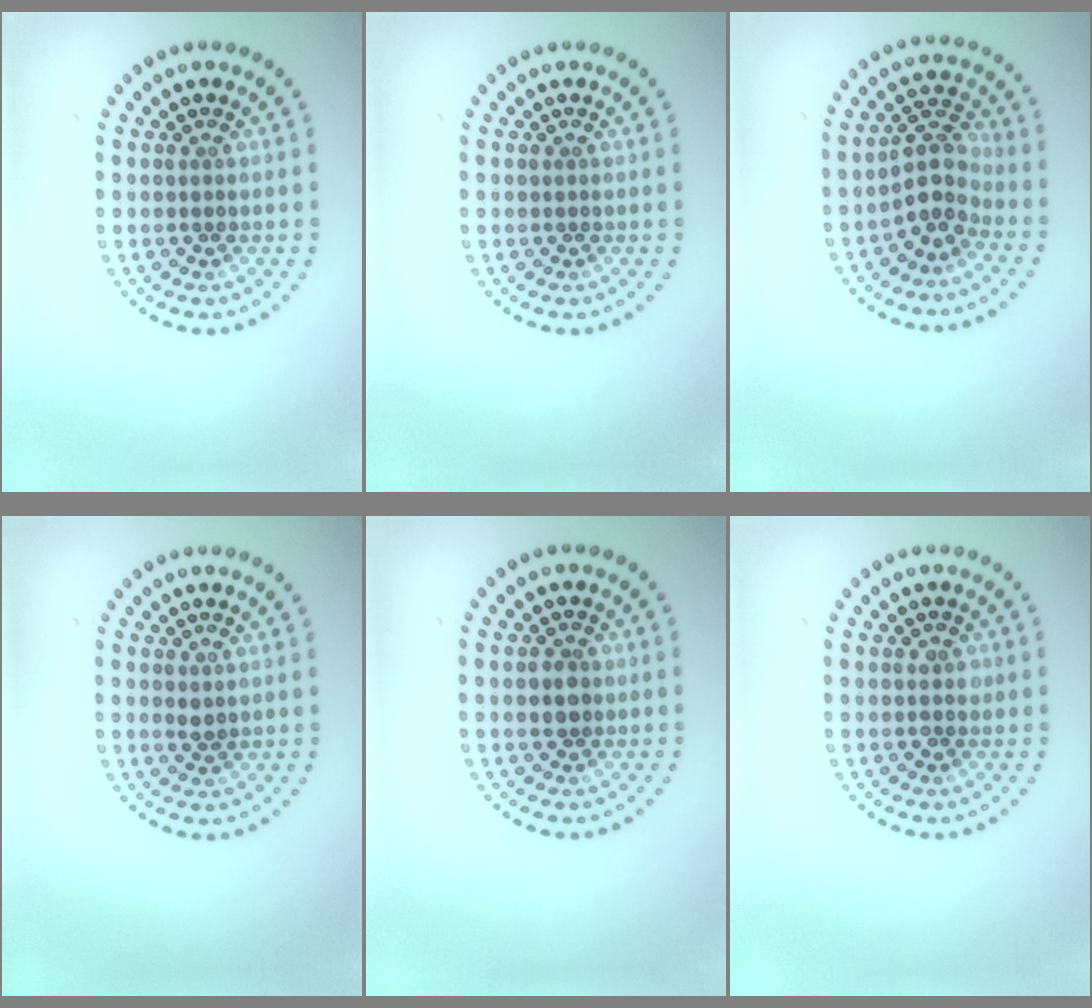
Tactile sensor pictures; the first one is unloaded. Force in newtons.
{"total": 0.0}
{"total": 3.6, "press": 3.2, "slide": 1.7}
{"total": 0.9, "press": 0.9, "slide": 0.2}
{"total": 1.8, "press": 1.7, "slide": 0.7}
{"total": 1.0, "press": 1.0, "slide": 0.1}